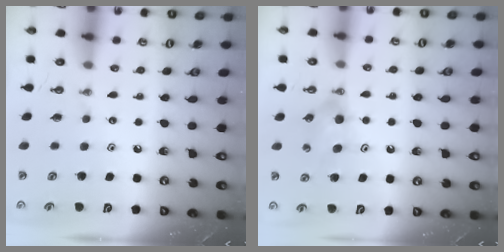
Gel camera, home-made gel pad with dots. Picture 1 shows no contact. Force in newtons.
{"total": 4.7, "press": 4.6, "slide": 1.1}